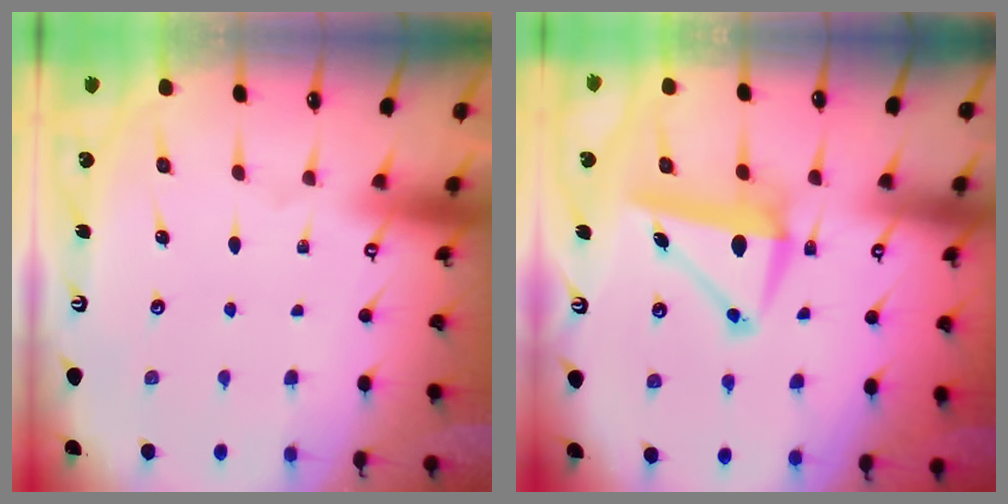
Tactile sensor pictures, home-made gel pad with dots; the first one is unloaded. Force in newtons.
{"total": 8.3, "press": 8.2, "slide": 1.3}